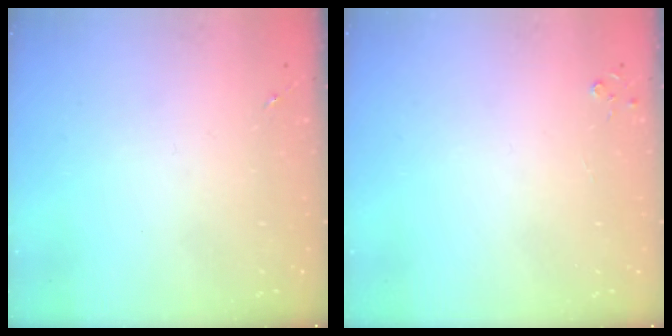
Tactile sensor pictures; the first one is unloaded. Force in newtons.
{"total": 2.7, "press": 2.7, "slide": 0.3}